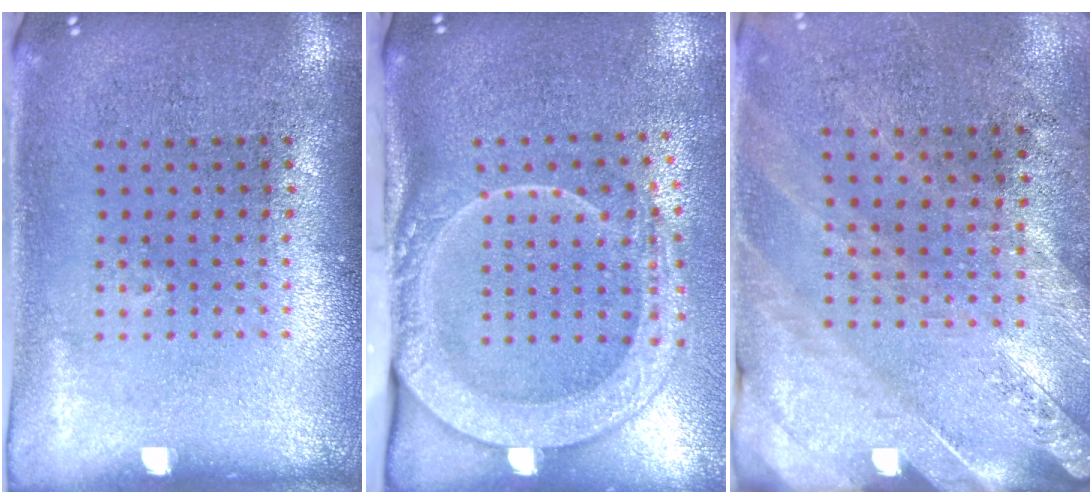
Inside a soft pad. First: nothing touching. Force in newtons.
{"total": 2.8, "press": 2.1, "slide": 1.8}
{"total": 2.5, "press": 2.3, "slide": 1.0}